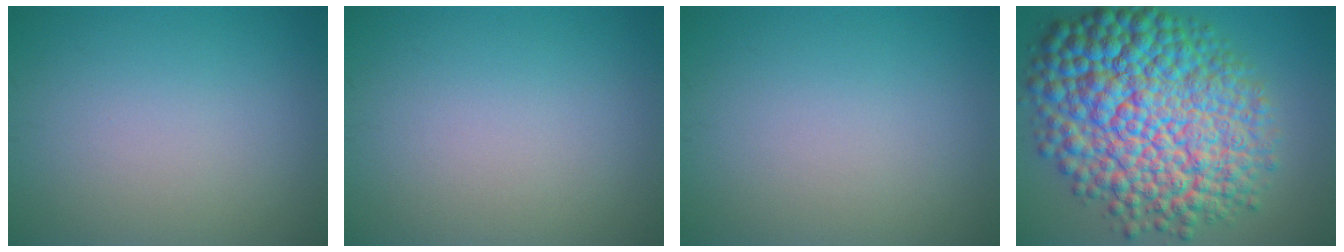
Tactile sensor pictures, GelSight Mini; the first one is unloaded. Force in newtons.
{"total": 0.0}
{"total": 0.0}
{"total": 16.5, "press": 16.5, "slide": 0.2}